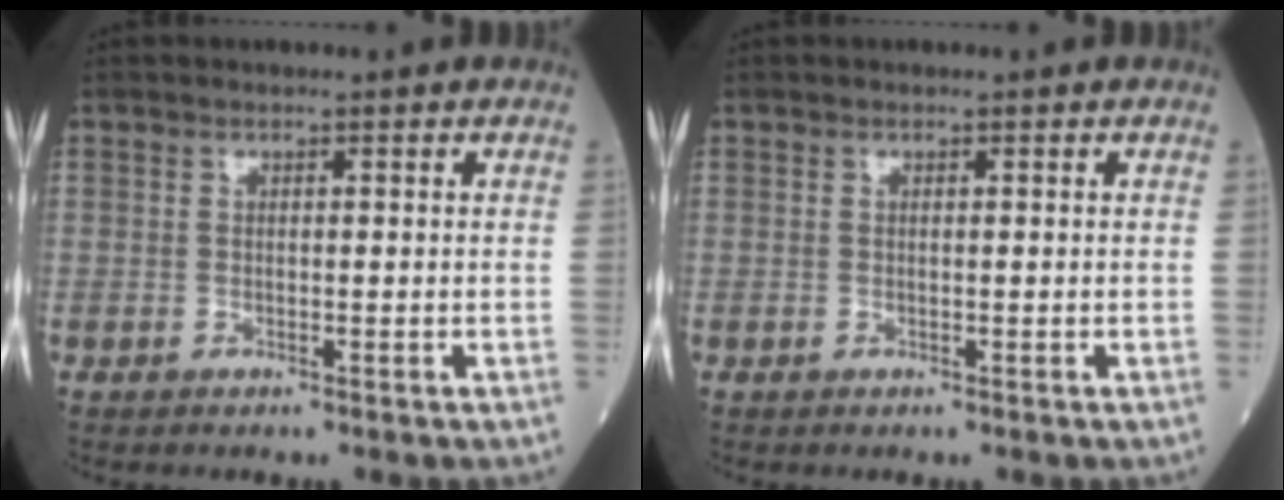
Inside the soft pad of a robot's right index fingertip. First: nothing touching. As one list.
[{"total": 0.0}]